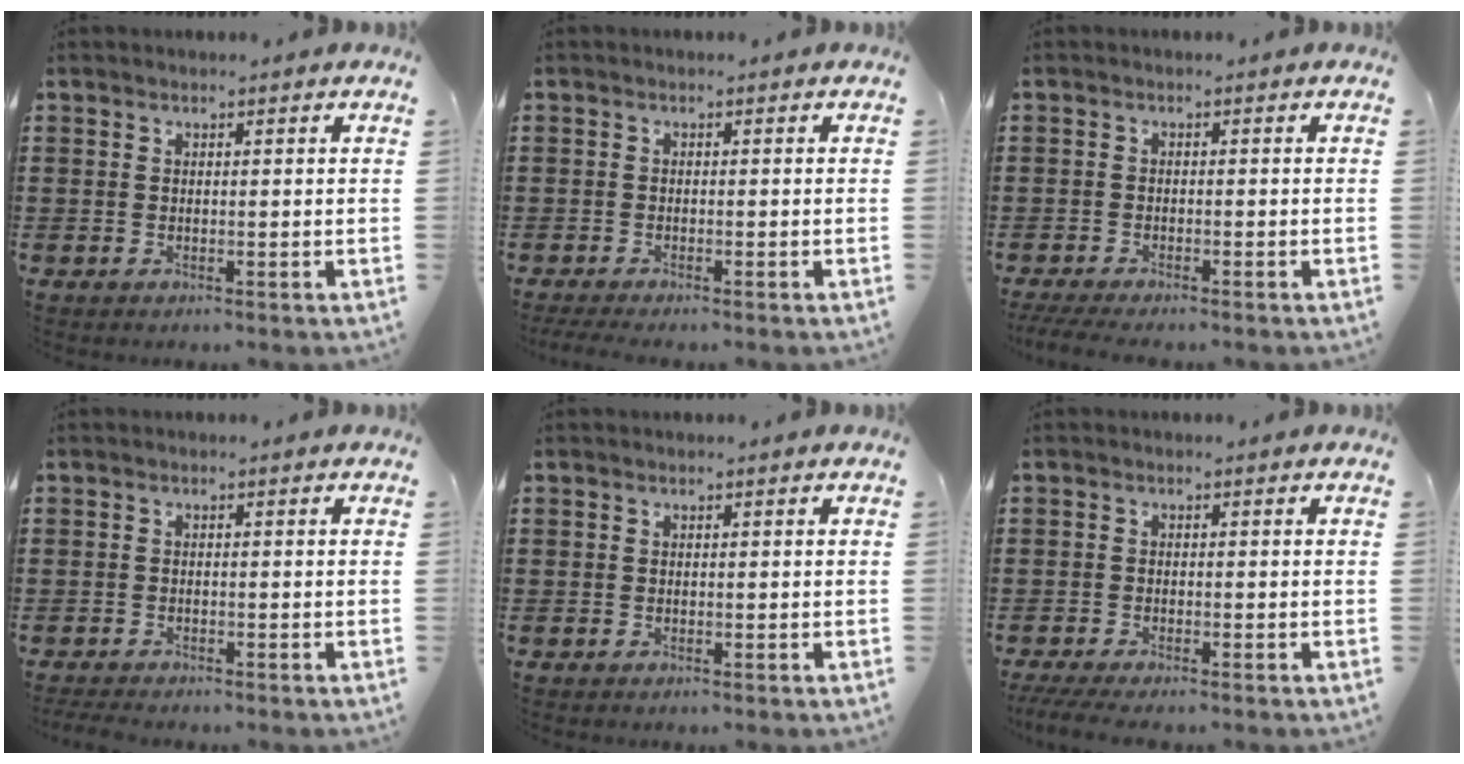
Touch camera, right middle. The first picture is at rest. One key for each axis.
{"total": 1.1, "fx": -1.0, "fy": -0.1, "fz": 0.4, "tx": -0.010, "ty": -0.006, "tz": -0.018}
{"total": 2.2, "fx": -2.0, "fy": 0.0, "fz": 0.8, "tx": -0.022, "ty": -0.005, "tz": -0.042}
{"total": 1.6, "fx": -1.5, "fy": 0.1, "fz": 0.3, "tx": -0.010, "ty": -0.003, "tz": -0.031}
{"total": 0.0}
{"total": 2.3, "fx": -2.1, "fy": 0.0, "fz": 1.0, "tx": -0.033, "ty": -0.009, "tz": -0.047}